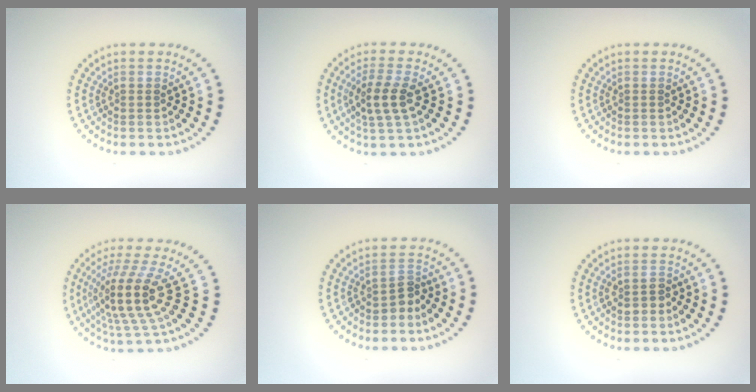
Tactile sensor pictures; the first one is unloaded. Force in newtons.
{"total": 3.1, "press": 2.8, "slide": 1.3}
{"total": 0.0}
{"total": 5.2, "press": 3.8, "slide": 3.5}
{"total": 1.5, "press": 1.2, "slide": 0.9}
{"total": 1.4, "press": 1.3, "slide": 0.5}